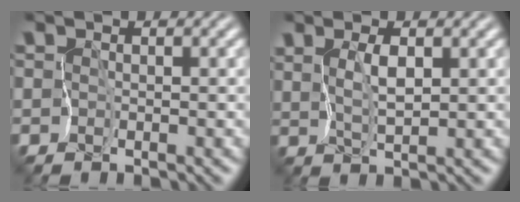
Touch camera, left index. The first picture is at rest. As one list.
[{"total": 1.9, "force": [1.4, 0.1, 1.2], "torque": [-0.031, 0.002, 0.037]}]